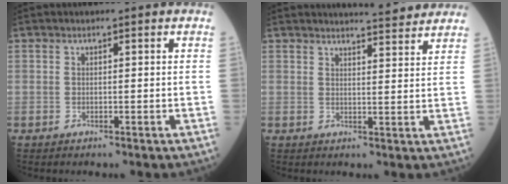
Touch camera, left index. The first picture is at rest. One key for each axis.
{"total": 6.5, "fx": 6.3, "fy": 0.3, "fz": 1.6, "tx": -0.026, "ty": -0.007, "tz": 0.068}